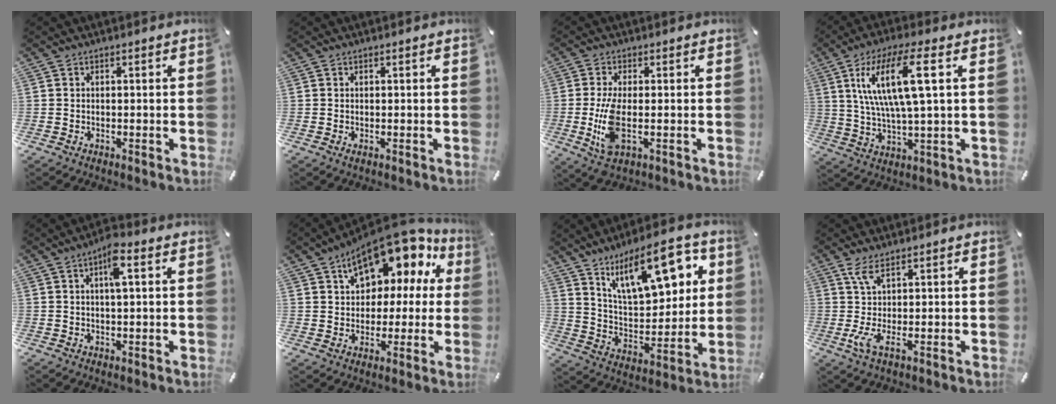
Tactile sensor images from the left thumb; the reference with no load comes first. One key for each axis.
{"total": 0.5, "fx": 0.0, "fy": 0.1, "fz": 0.5, "tx": -0.008, "ty": -0.004, "tz": 0.000}
{"total": 9.2, "fx": -0.7, "fy": 3.4, "fz": 8.5, "tx": -0.182, "ty": -0.025, "tz": -0.015}
{"total": 14.7, "fx": 4.9, "fy": 3.3, "fz": 13.4, "tx": -0.281, "ty": 0.001, "tz": 0.075}
{"total": 5.5, "fx": 1.8, "fy": 1.4, "fz": 5.0, "tx": -0.086, "ty": 0.001, "tz": 0.025}
{"total": 14.2, "fx": 8.8, "fy": 8.5, "fz": 7.2, "tx": -0.117, "ty": -0.060, "tz": 0.156}
{"total": 19.6, "fx": 10.8, "fy": 9.0, "fz": 13.6, "tx": -0.210, "ty": -0.041, "tz": 0.181}
{"total": 5.8, "fx": 1.2, "fy": 0.7, "fz": 5.7, "tx": -0.125, "ty": -0.024, "tz": 0.019}